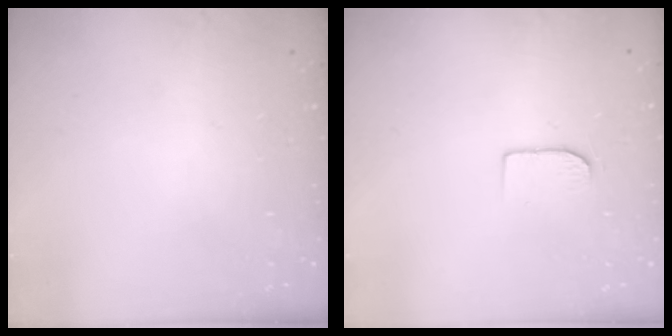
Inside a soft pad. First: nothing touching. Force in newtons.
{"total": 6.0, "press": 5.9, "slide": 0.6}